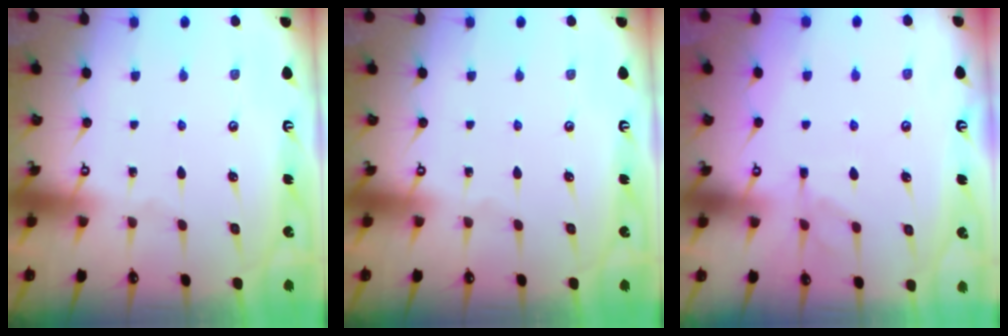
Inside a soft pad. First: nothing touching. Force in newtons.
{"total": 0.0}
{"total": 1.4, "press": 0.0, "slide": 1.4}